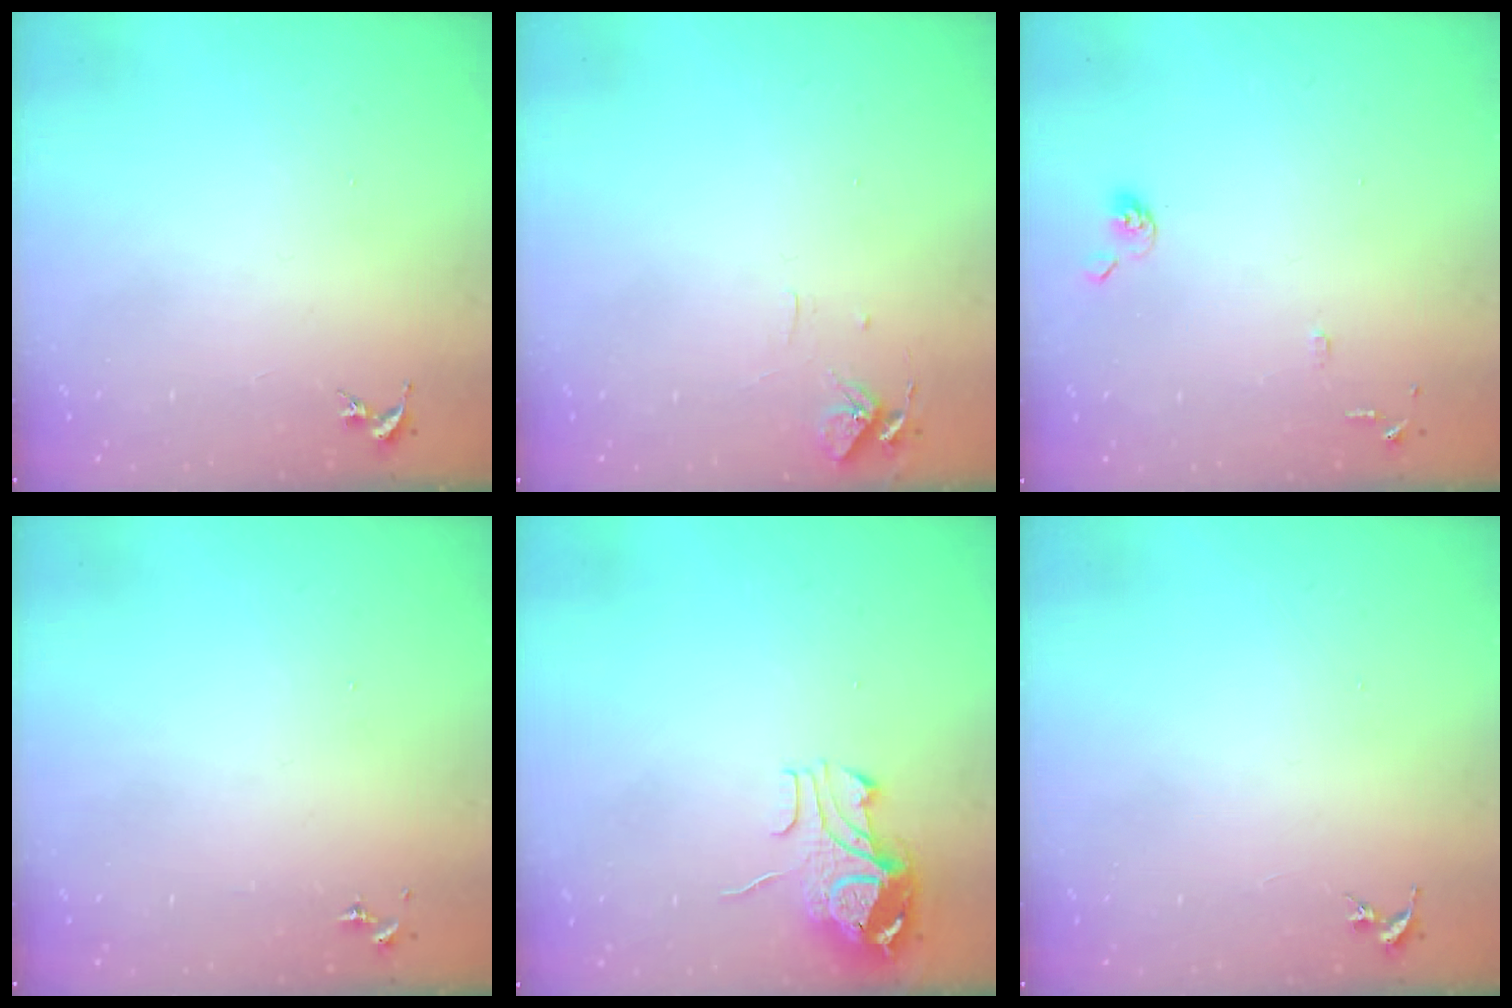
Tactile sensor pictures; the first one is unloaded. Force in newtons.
{"total": 6.2, "press": 6.2, "slide": 0.5}
{"total": 7.0, "press": 7.0, "slide": 0.7}
{"total": 0.0}
{"total": 9.8, "press": 9.8, "slide": 1.2}
{"total": 0.0}